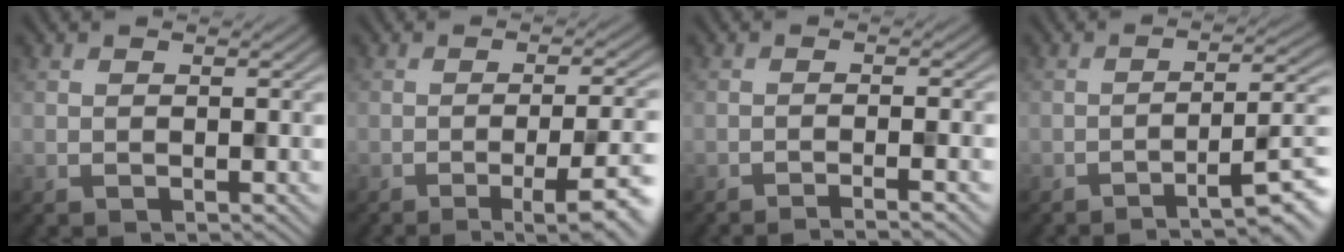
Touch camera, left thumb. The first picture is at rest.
{"total": 7.9, "force": [-3.3, 1.8, 7.0], "torque": [-0.102, -0.007, -0.036]}
{"total": 3.7, "force": [-2.5, 0.3, 2.7], "torque": [-0.031, 0.015, -0.049]}
{"total": 8.0, "force": [-4.7, 1.4, 6.4], "torque": [-0.090, 0.012, -0.063]}